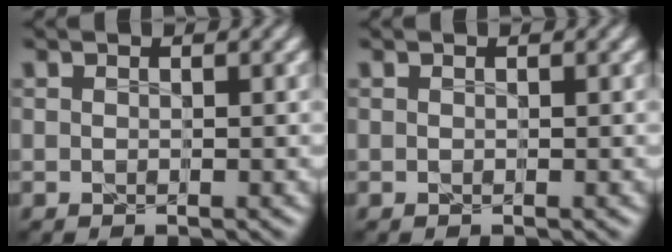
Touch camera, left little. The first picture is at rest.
{"total": 0.0}